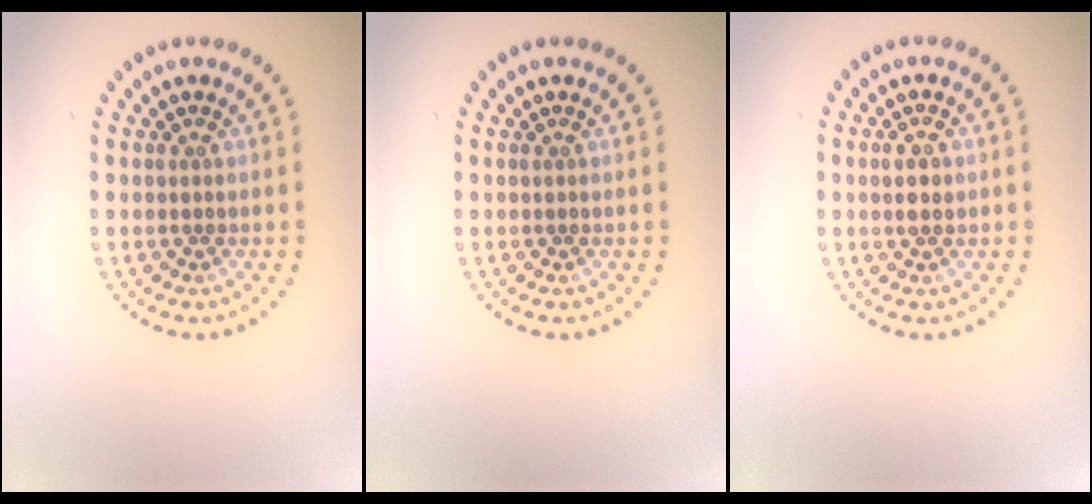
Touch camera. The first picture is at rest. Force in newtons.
{"total": 0.0}
{"total": 1.5, "press": 1.5, "slide": 0.2}